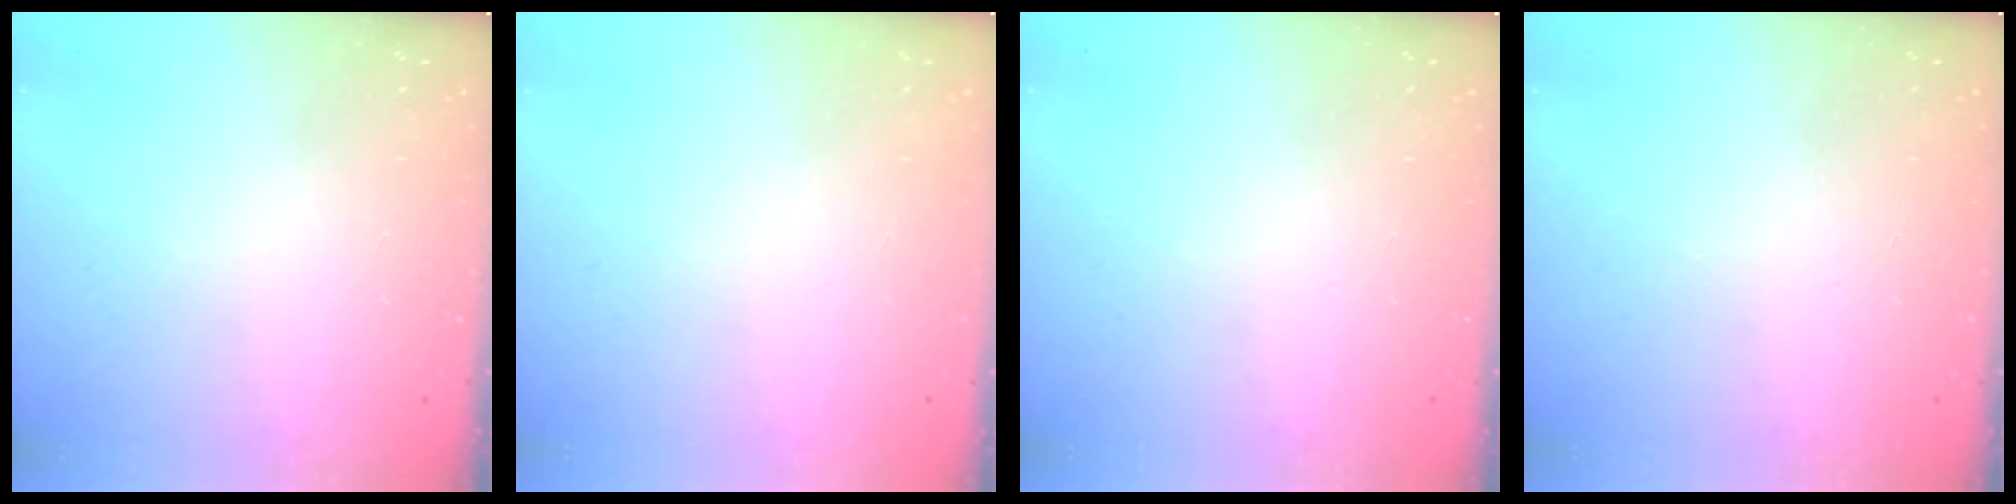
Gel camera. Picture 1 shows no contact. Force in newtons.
{"total": 0.0}
{"total": 0.0}
{"total": 0.0}